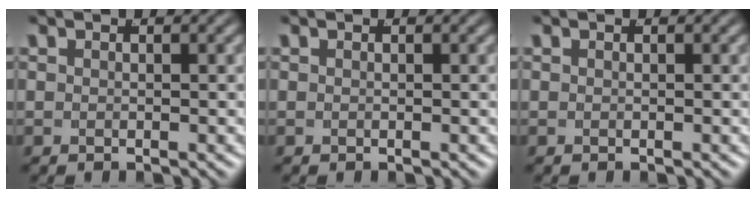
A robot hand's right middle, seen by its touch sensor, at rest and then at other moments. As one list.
[{"total": 0.0}, {"total": 0.0}]